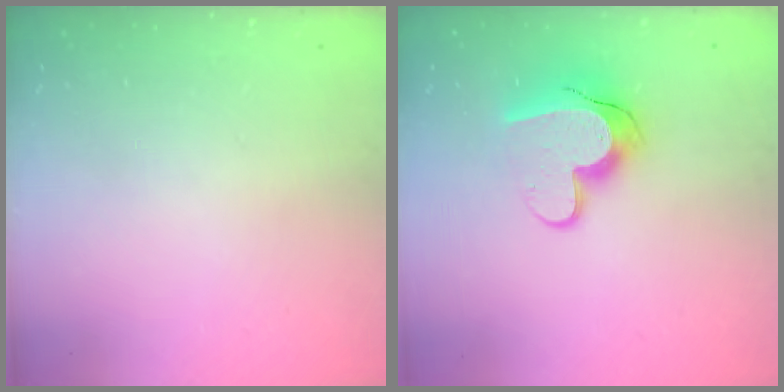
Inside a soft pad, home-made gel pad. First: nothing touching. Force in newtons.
{"total": 12.4, "press": 12.3, "slide": 1.1}